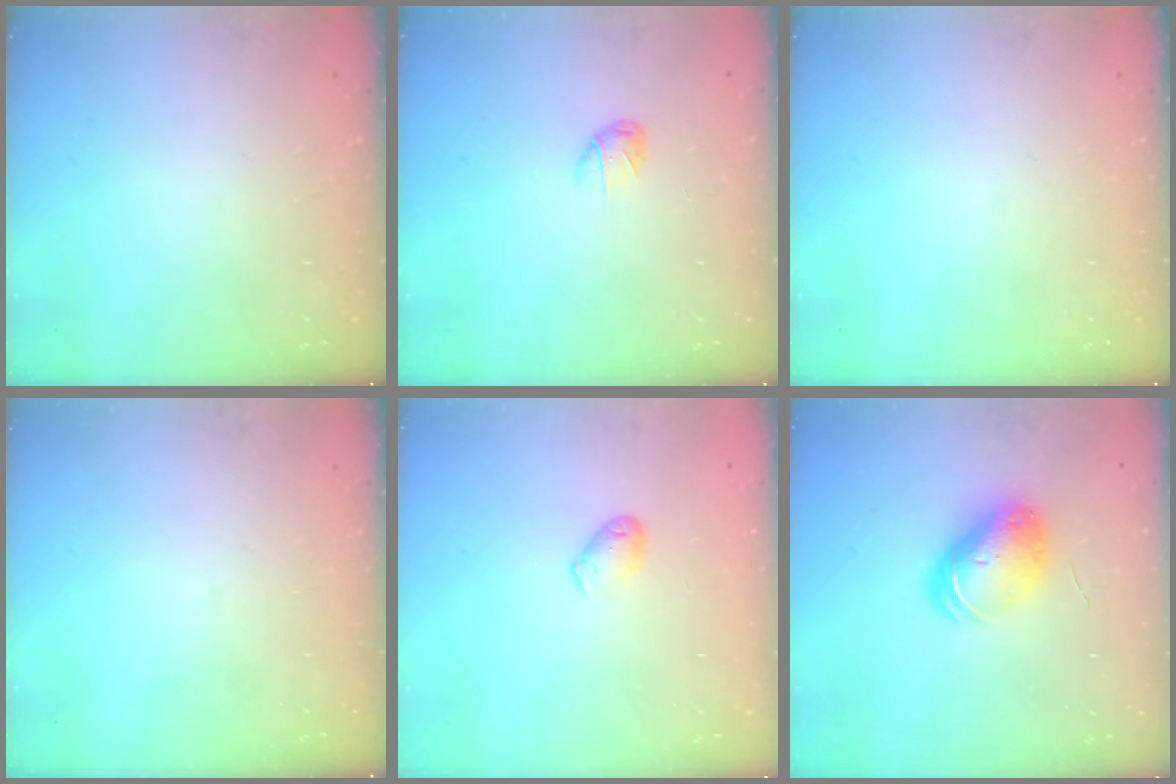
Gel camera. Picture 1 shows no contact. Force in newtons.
{"total": 5.1, "press": 5.0, "slide": 0.8}
{"total": 0.0}
{"total": 0.0}
{"total": 4.8, "press": 4.7, "slide": 0.7}
{"total": 10.2, "press": 10.2, "slide": 1.2}